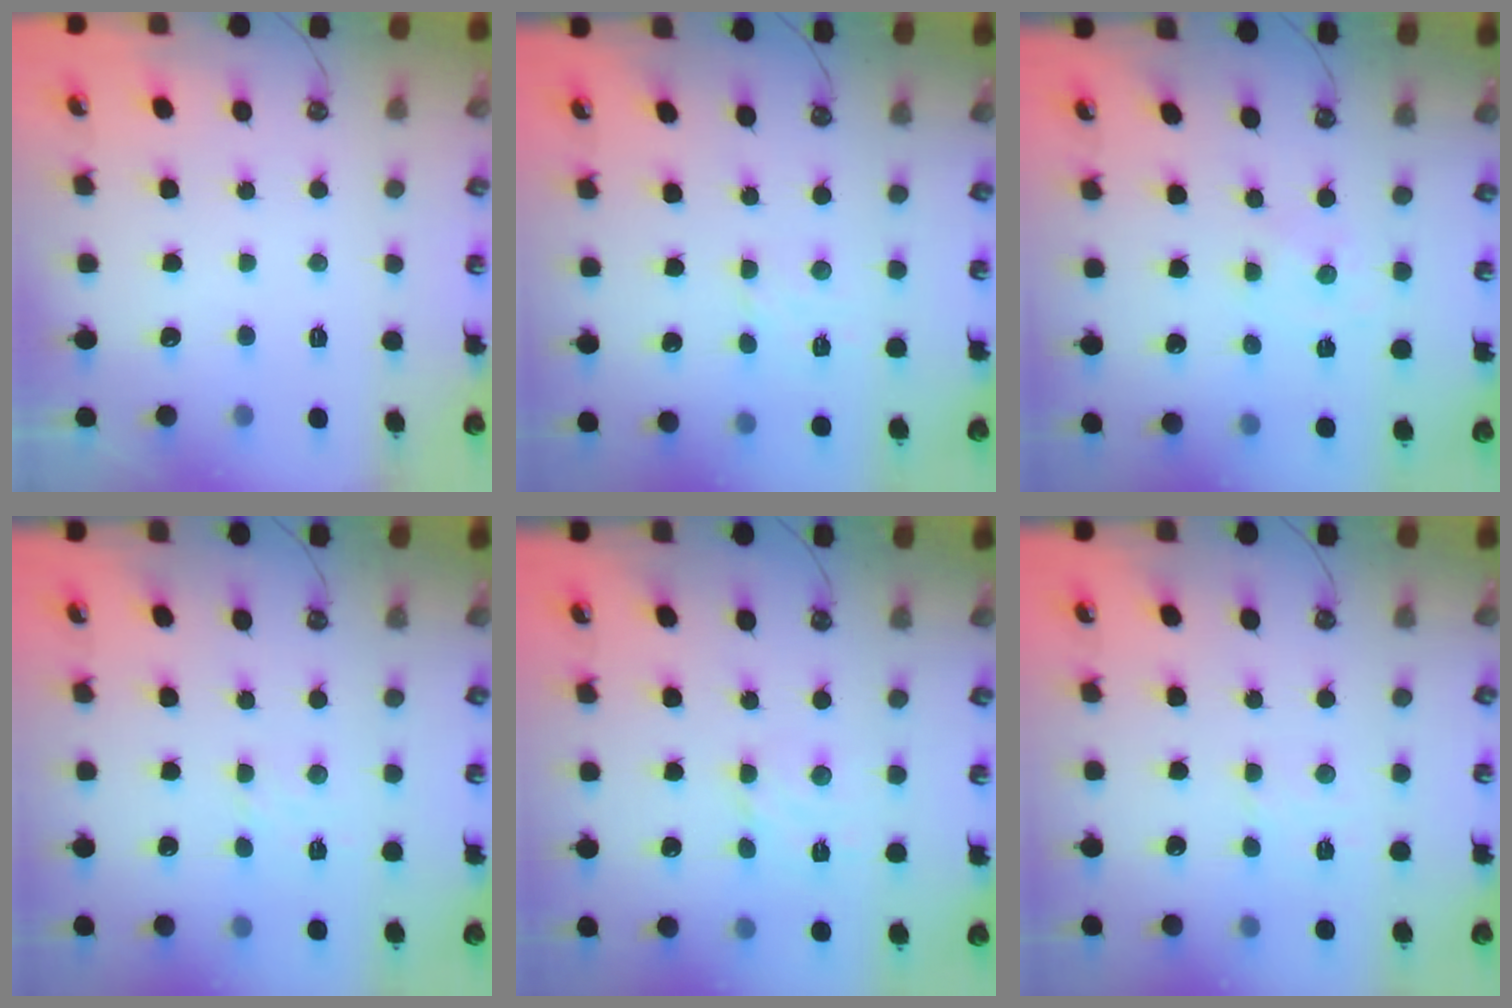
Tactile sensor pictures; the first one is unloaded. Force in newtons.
{"total": 2.8, "press": 2.7, "slide": 0.5}
{"total": 0.0}
{"total": 2.2, "press": 2.1, "slide": 0.5}
{"total": 2.9, "press": 2.8, "slide": 0.2}
{"total": 2.5, "press": 2.5, "slide": 0.4}